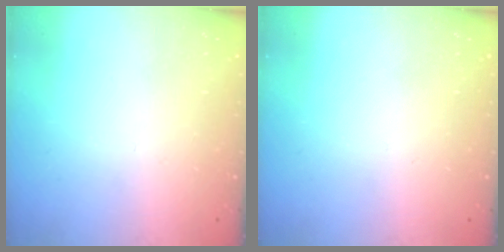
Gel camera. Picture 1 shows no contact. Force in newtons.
{"total": 0.0}